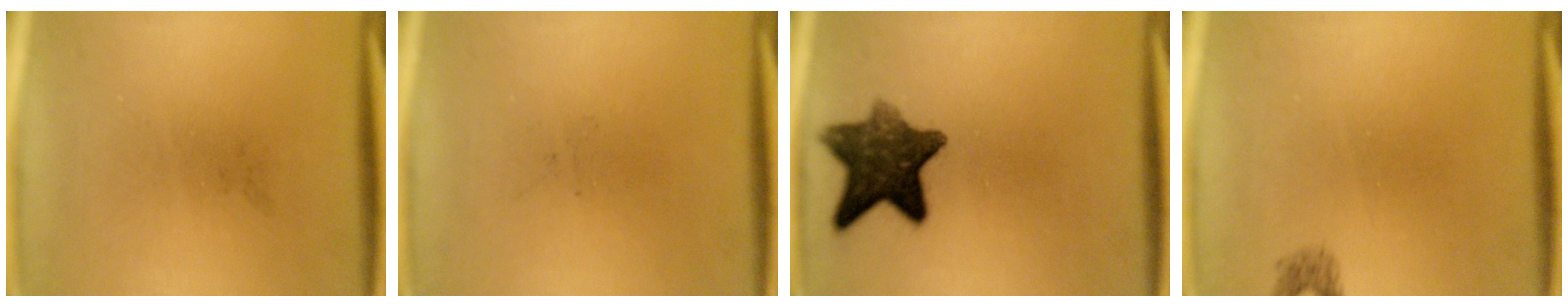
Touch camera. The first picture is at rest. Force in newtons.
{"total": 0.0}
{"total": 10.3}
{"total": 1.0}